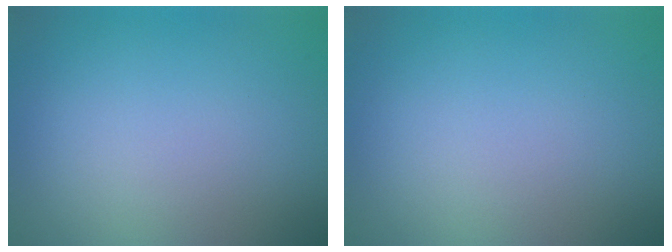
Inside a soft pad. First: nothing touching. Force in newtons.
{"total": 0.0}